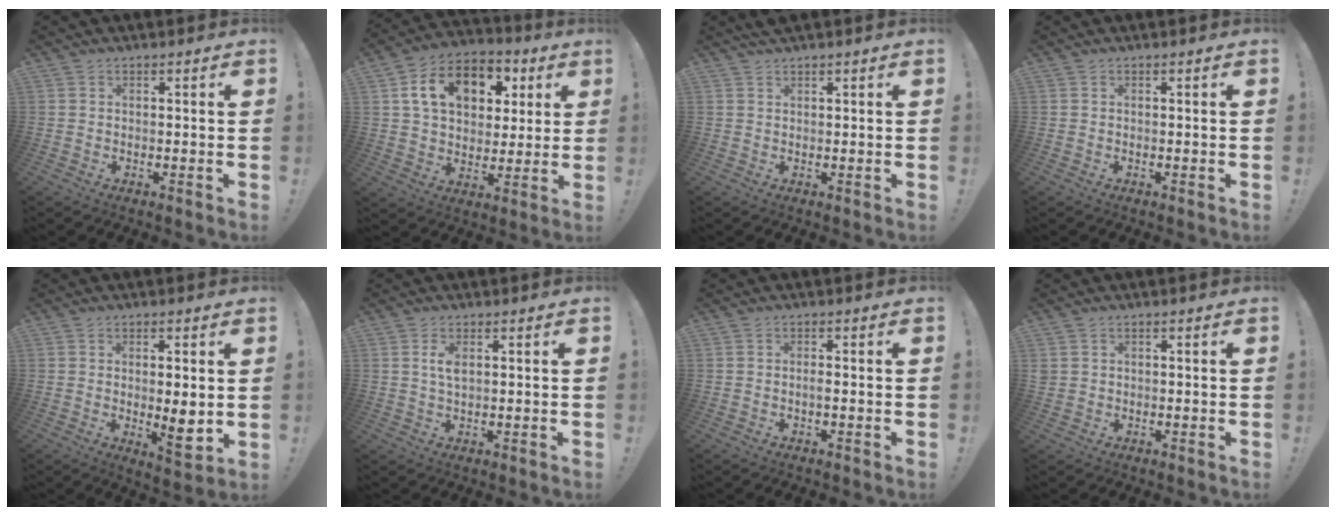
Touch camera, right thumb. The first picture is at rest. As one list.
[{"total": 15.7, "force": [5.6, 11.3, 9.3], "torque": [-0.137, -0.014, 0.104]}, {"total": 1.6, "force": [1.4, 0.3, 0.8], "torque": [-0.019, -0.003, 0.026]}, {"total": 0.0}, {"total": 7.0, "force": [0.1, 2.2, 6.6], "torque": [-0.069, -0.015, 0.003]}, {"total": 3.2, "force": [1.0, 1.2, 2.9], "torque": [-0.053, 0.000, 0.015]}, {"total": 1.2, "force": [-0.5, 0.0, 1.1], "torque": [-0.022, 0.001, -0.010]}, {"total": 1.5, "force": [0.5, 1.3, 0.6], "torque": [-0.016, 0.005, 0.011]}]